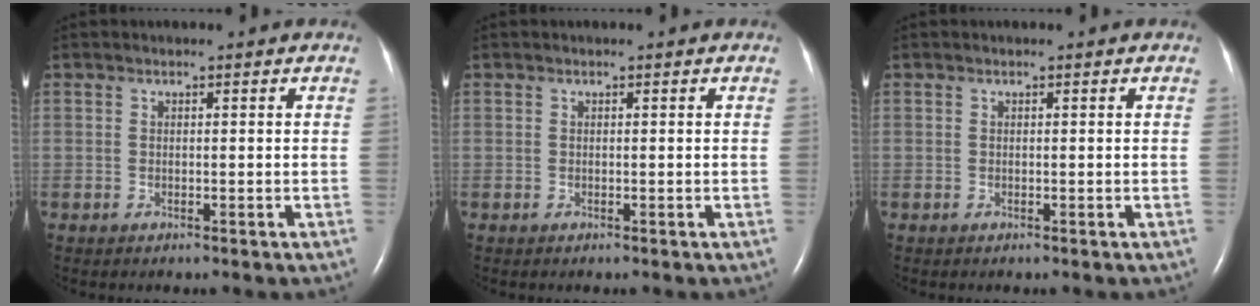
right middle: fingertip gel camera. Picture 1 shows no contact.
{"total": 0.0}
{"total": 0.0}